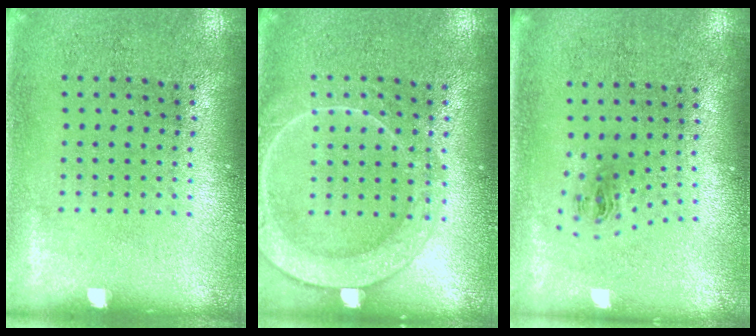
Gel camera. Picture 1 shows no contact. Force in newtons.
{"total": 3.0, "press": 2.9, "slide": 0.5}
{"total": 1.0, "press": 0.4, "slide": 0.9}